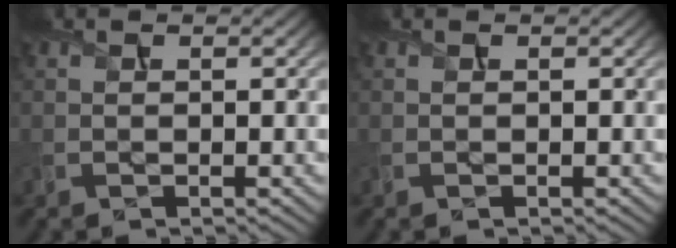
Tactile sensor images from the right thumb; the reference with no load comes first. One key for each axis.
{"total": 0.0}